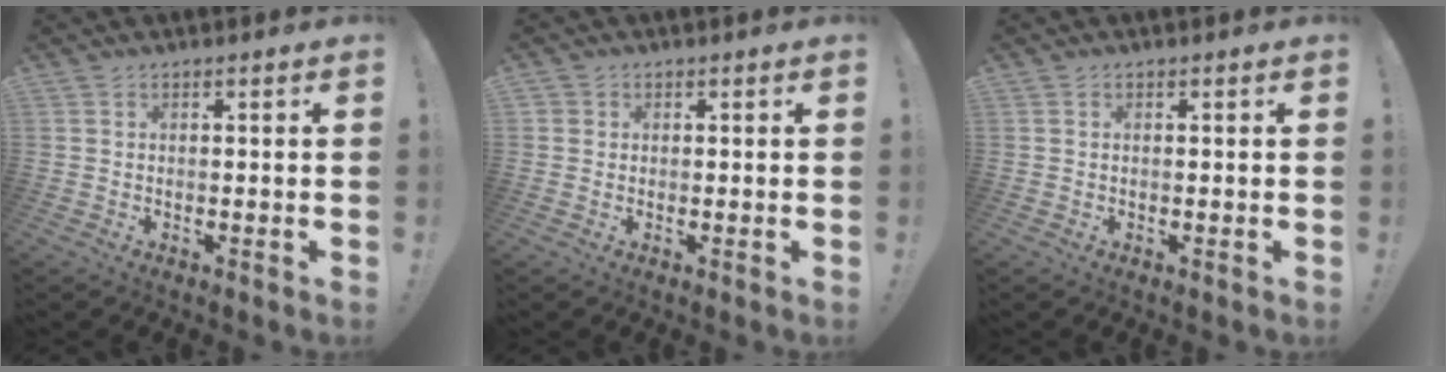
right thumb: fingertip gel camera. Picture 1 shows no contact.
{"total": 1.0, "force": [0.2, 1.0, 0.2], "torque": [-0.001, 0.000, 0.002]}
{"total": 0.0}